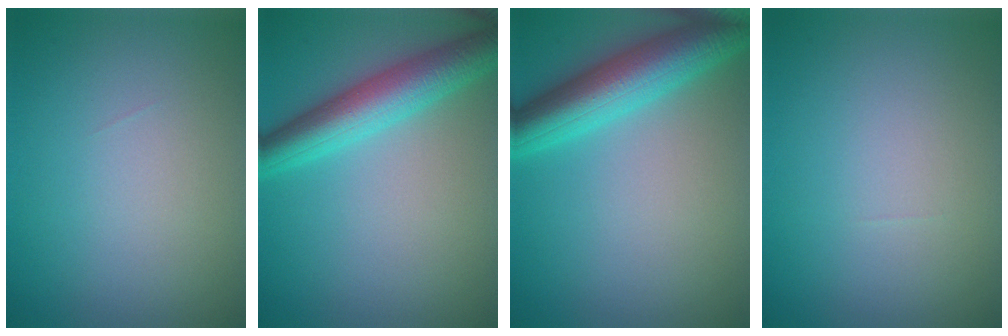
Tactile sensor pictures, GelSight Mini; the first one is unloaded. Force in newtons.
{"total": 5.7, "press": 5.7, "slide": 0.1}
{"total": 6.8, "press": 6.8, "slide": 0.3}
{"total": 0.0}